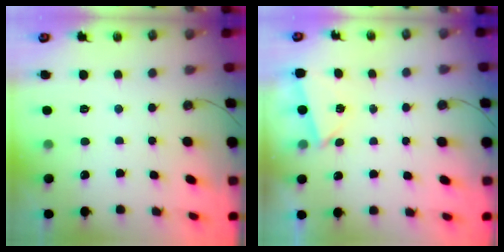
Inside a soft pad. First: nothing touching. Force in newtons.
{"total": 3.0, "press": 2.4, "slide": 1.7}